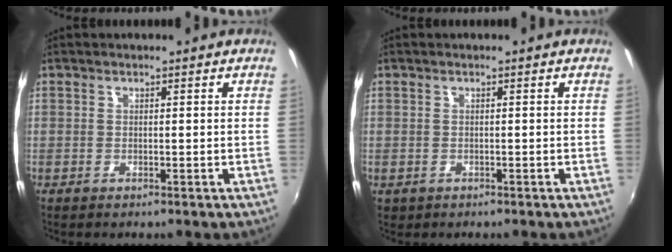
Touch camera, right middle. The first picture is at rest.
{"total": 1.1, "force": [-0.3, 1.0, 0.3], "torque": [-0.007, -0.004, -0.004]}